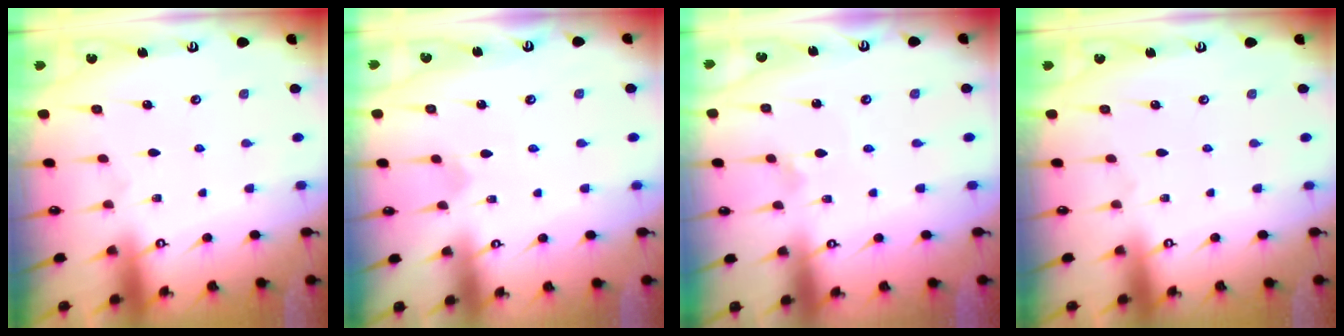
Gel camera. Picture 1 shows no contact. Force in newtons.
{"total": 1.6, "press": 1.6, "slide": 0.1}
{"total": 1.3, "press": 1.2, "slide": 0.4}
{"total": 0.0}